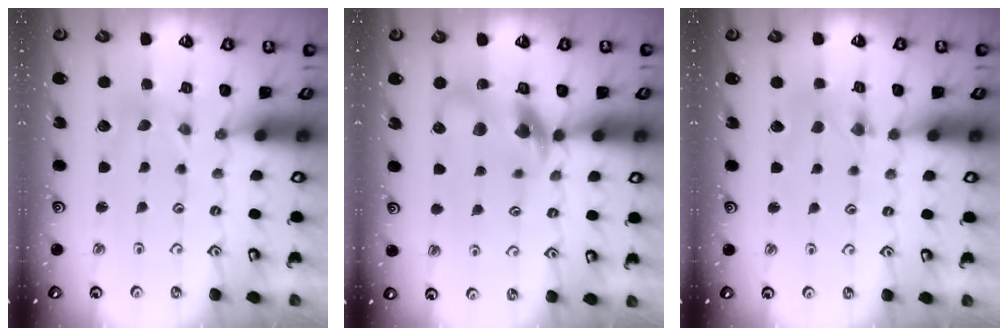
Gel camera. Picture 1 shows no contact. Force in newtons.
{"total": 12.3, "press": 12.2, "slide": 1.8}
{"total": 1.9, "press": 1.8, "slide": 0.3}